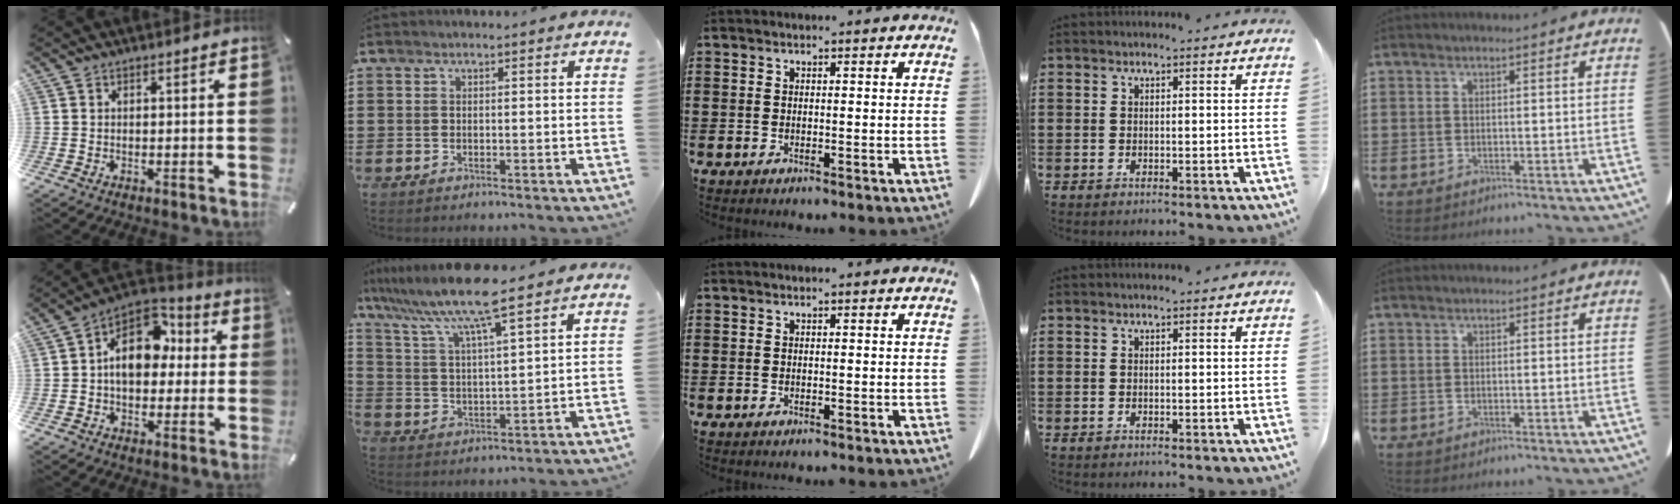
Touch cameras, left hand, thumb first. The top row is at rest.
{"thumb": {"total": 13.9, "force": [1.4, 10.2, 9.4], "torque": [-0.142, -0.004, 0.024]}, "index": {"total": 9.1, "force": [7.6, -0.8, 4.9], "torque": [-0.124, -0.042, 0.124]}}